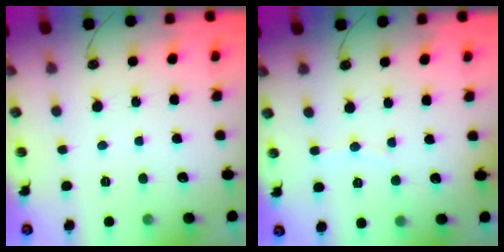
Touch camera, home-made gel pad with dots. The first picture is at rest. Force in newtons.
{"total": 4.4, "press": 4.2, "slide": 1.2}